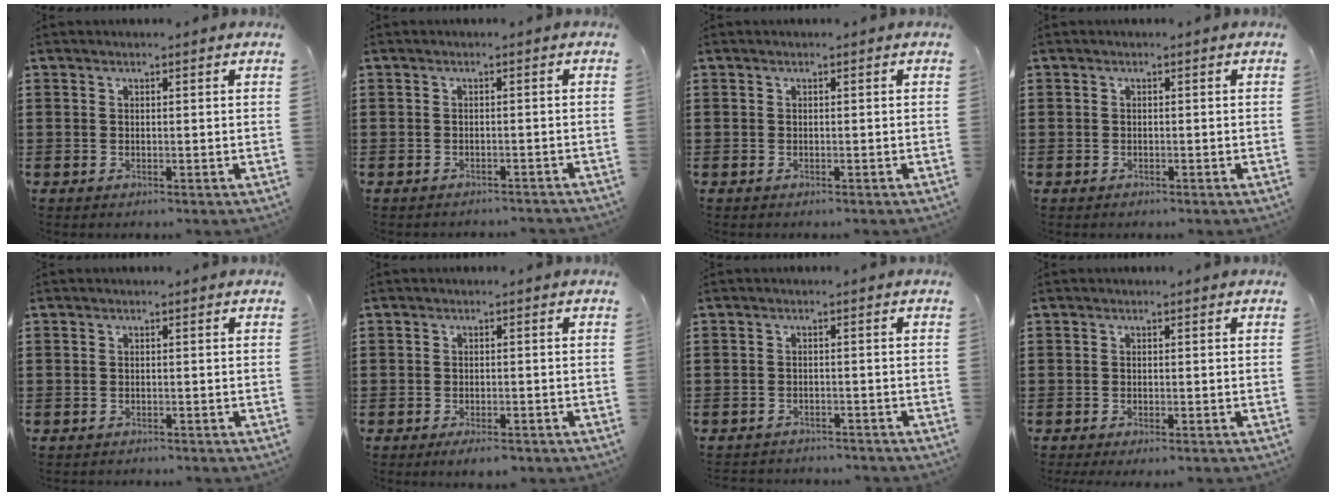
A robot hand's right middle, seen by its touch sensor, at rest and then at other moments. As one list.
[{"total": 1.2, "force": [-1.1, 0.0, 0.0], "torque": [-0.006, 0.000, -0.024]}, {"total": 0.0}, {"total": 0.7, "force": [-0.5, 0.5, 0.0], "torque": [-0.001, 0.001, -0.010]}, {"total": 0.7, "force": [-0.7, 0.0, 0.0], "torque": [-0.002, -0.001, -0.013]}, {"total": 2.1, "force": [-2.0, 0.5, 0.6], "torque": [-0.014, -0.001, -0.039]}, {"total": 1.9, "force": [-1.9, 0.2, -0.1], "torque": [-0.006, -0.002, -0.040]}, {"total": 0.7, "force": [-0.7, 0.0, 0.2], "torque": [-0.007, -0.005, -0.012]}]